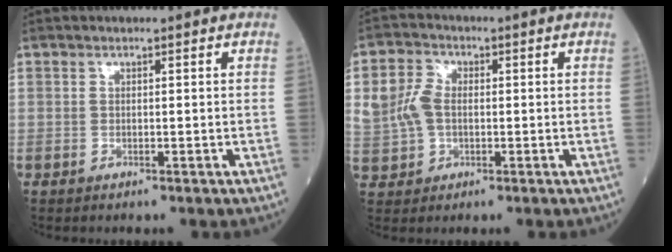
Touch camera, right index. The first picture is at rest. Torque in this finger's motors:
{"motor_torque": [0.09, -0.12, 0.09, 0.07]}